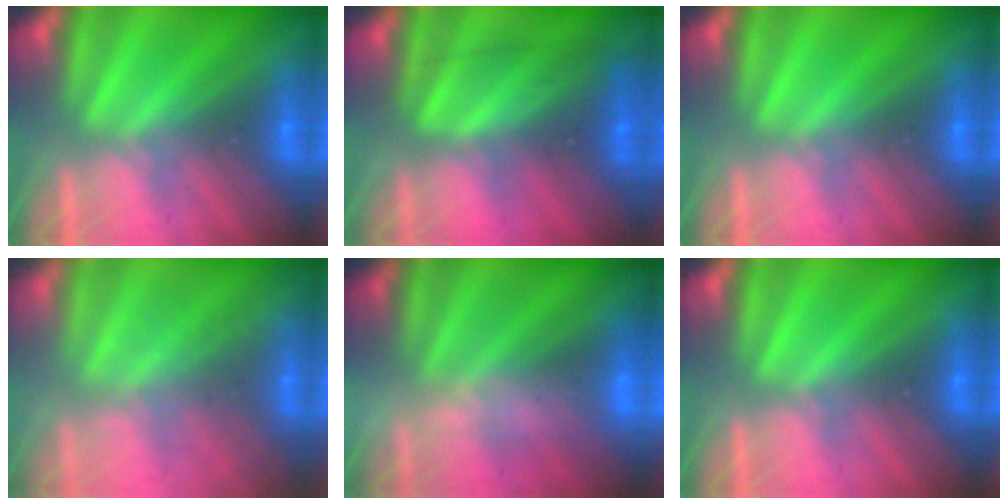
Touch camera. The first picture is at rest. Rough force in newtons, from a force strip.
{"total": 2.4}
{"total": 0.0}
{"total": 1.6}
{"total": 2.6}
{"total": 0.0}